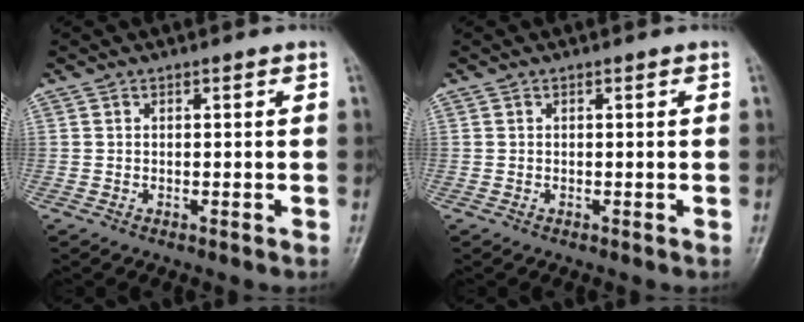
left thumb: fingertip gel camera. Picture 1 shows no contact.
{"total": 0.0}